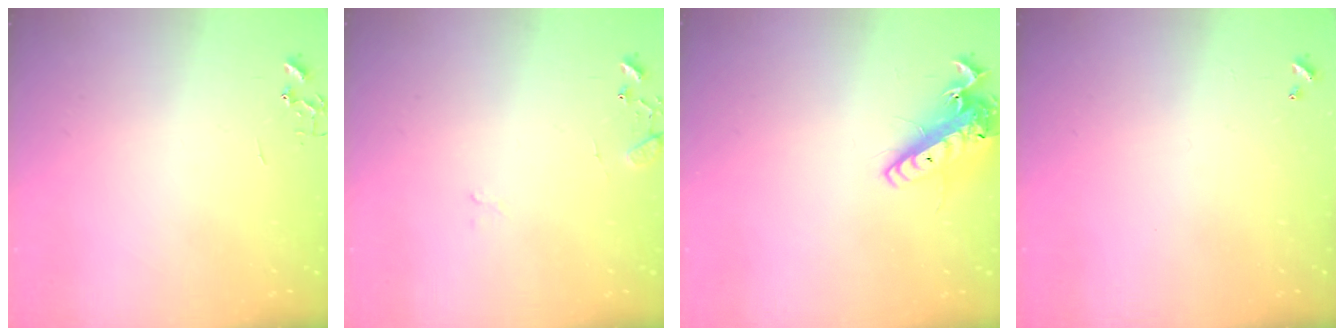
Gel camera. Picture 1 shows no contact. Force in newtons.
{"total": 9.3, "press": 9.3, "slide": 0.7}
{"total": 15.0, "press": 14.7, "slide": 3.1}
{"total": 0.0}